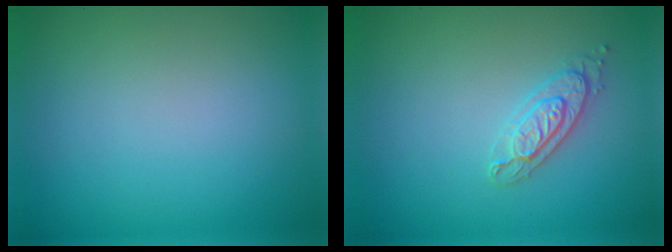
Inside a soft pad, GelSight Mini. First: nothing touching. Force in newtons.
{"total": 2.2, "press": 2.2, "slide": 0.3}